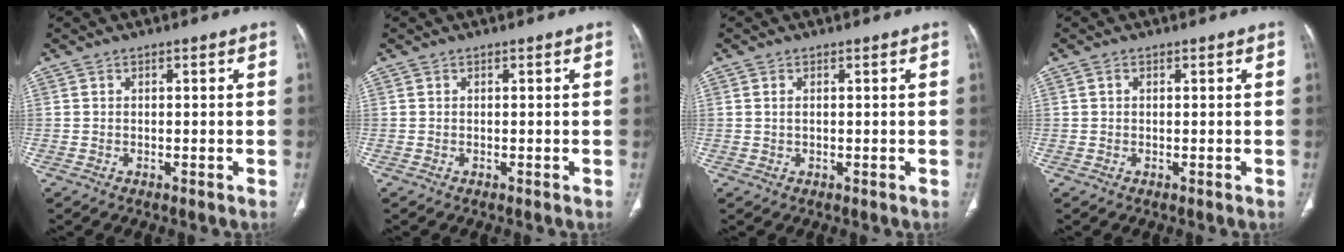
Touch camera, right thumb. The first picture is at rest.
{"total": 0.0}
{"total": 1.0, "force": [0.2, 0.6, 0.9], "torque": [-0.020, 0.000, 0.004]}
{"total": 0.6, "force": [0.2, 0.4, 0.3], "torque": [-0.005, 0.003, 0.004]}